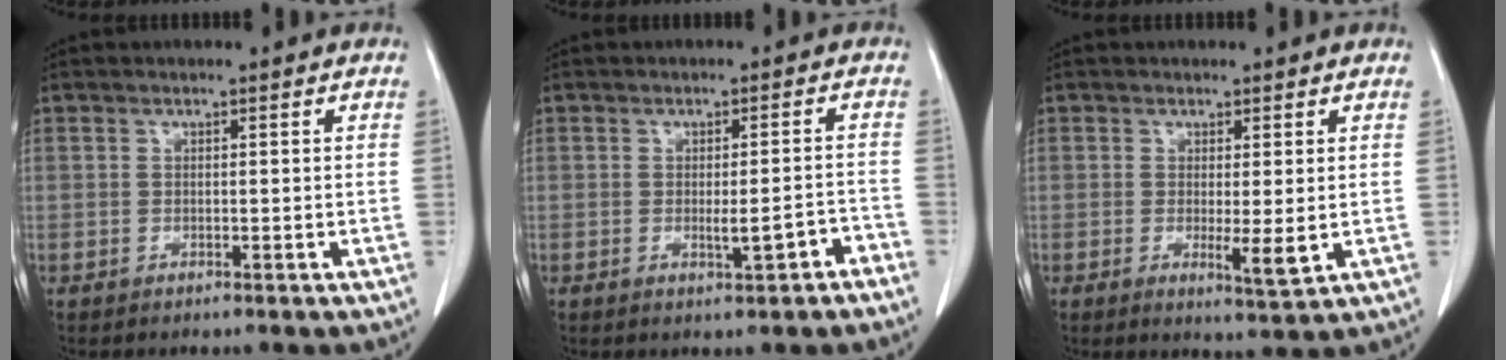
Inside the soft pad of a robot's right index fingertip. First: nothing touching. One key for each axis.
{"total": 3.9, "fx": -2.0, "fy": 0.5, "fz": 3.3, "tx": -0.049, "ty": -0.003, "tz": -0.026}
{"total": 3.7, "fx": -0.3, "fy": 0.4, "fz": 3.6, "tx": -0.061, "ty": -0.013, "tz": -0.001}